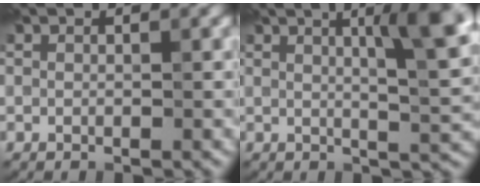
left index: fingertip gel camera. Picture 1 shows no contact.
{"total": 7.9, "force": [2.6, 1.9, 7.2], "torque": [-0.071, 0.013, 0.036]}